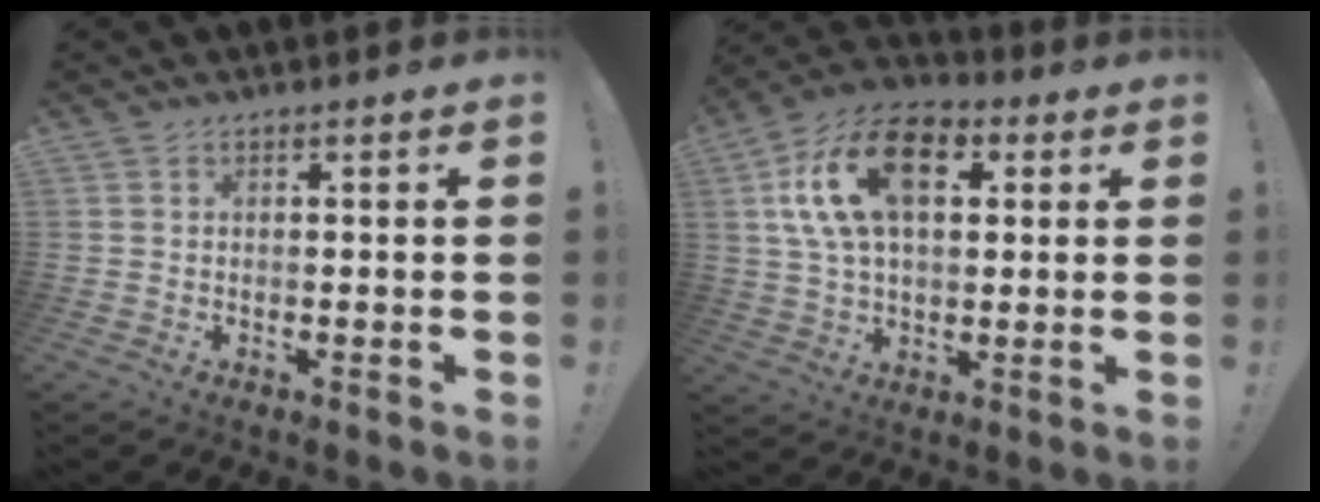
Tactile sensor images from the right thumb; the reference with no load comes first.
{"total": 19.6, "force": [6.4, 11.5, 14.5], "torque": [-0.274, -0.004, 0.110]}